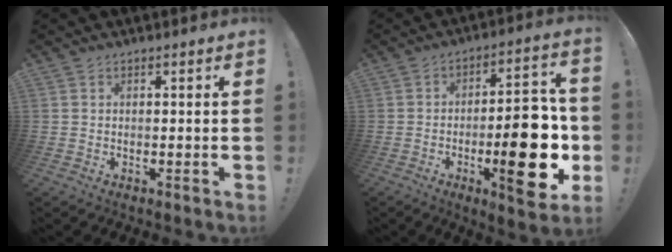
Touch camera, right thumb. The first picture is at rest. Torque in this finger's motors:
{"motor_torque": [1.25, 2.06, 1.95, -0.82, 0.25]}